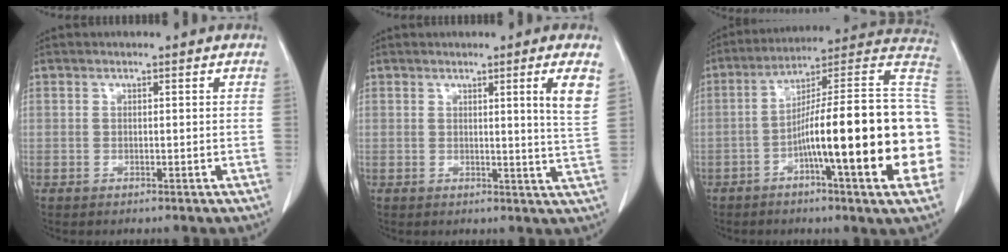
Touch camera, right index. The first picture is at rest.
{"total": 4.8, "force": [2.0, -1.2, 4.2], "torque": [-0.058, -0.018, 0.025]}
{"total": 24.8, "force": [-4.6, 1.5, 24.4], "torque": [-0.258, 0.022, -0.077]}